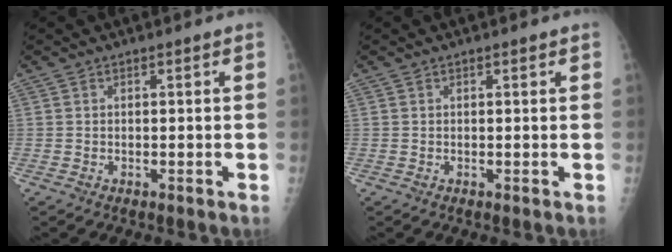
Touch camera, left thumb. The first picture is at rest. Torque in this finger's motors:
{"motor_torque": [0.00, 0.17, -0.29, 0.03, 0.00]}